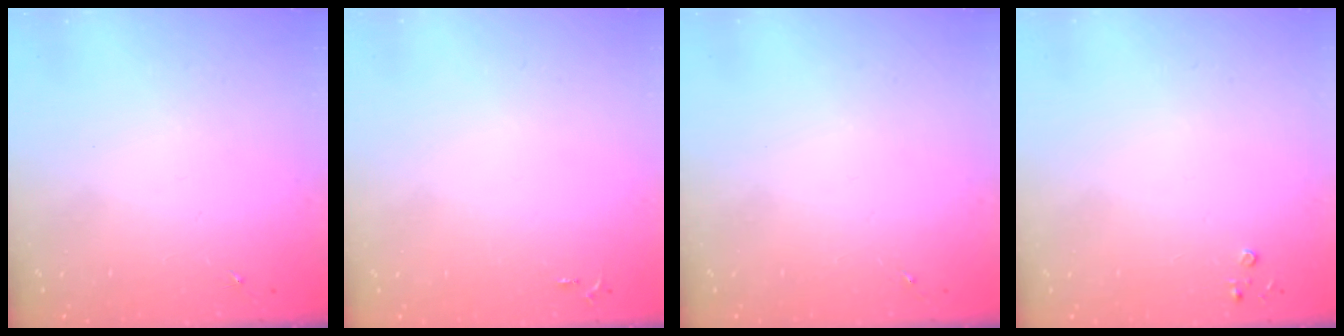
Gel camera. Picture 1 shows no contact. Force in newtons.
{"total": 2.5, "press": 2.5, "slide": 0.3}
{"total": 0.0}
{"total": 2.2, "press": 2.2, "slide": 0.3}